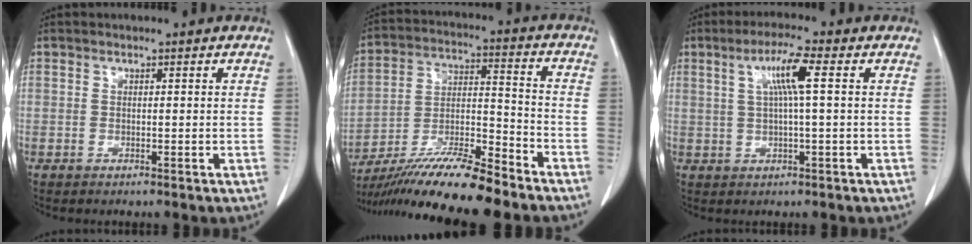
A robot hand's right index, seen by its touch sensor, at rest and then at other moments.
{"total": 15.6, "force": [-12.9, 0.2, 8.7], "torque": [-0.163, -0.010, -0.230]}
{"total": 5.8, "force": [1.5, -0.3, 5.6], "torque": [-0.104, 0.009, 0.029]}